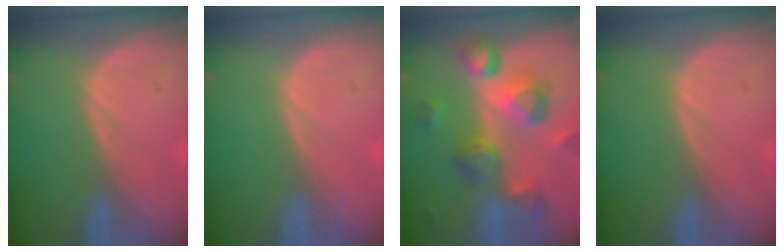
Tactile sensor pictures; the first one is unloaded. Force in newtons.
{"total": 0.0}
{"total": 10.7, "press": 9.6, "slide": 4.7}
{"total": 0.0}